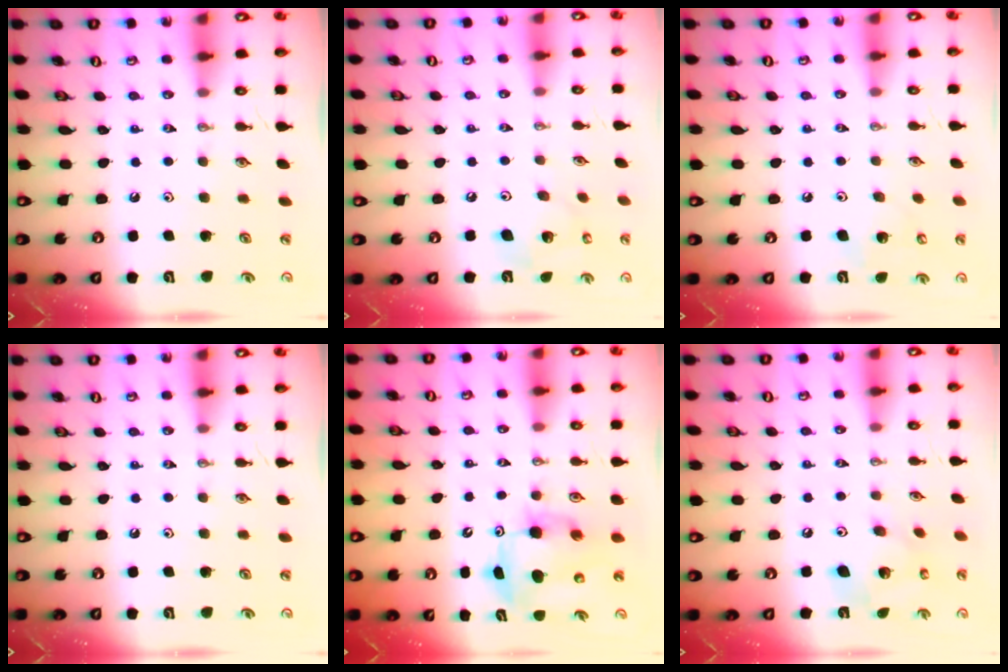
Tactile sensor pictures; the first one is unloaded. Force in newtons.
{"total": 11.1, "press": 10.9, "slide": 2.3}
{"total": 7.8, "press": 7.8, "slide": 0.8}
{"total": 0.0}
{"total": 7.6, "press": 7.4, "slide": 1.7}
{"total": 11.3, "press": 11.3, "slide": 0.9}